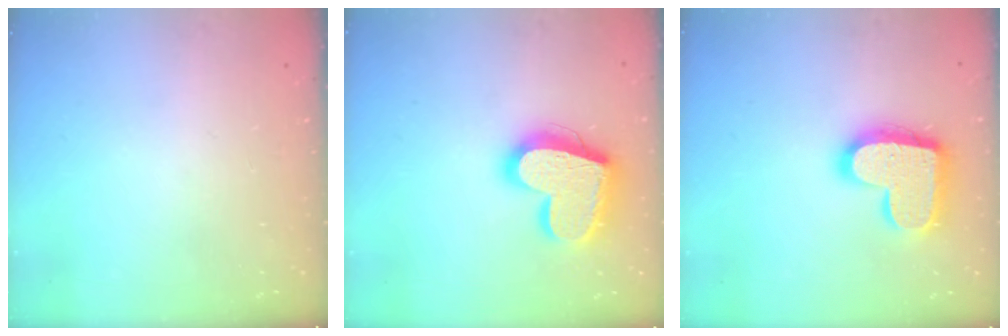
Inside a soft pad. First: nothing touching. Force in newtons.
{"total": 20.5, "press": 20.4, "slide": 1.7}
{"total": 18.3, "press": 18.2, "slide": 1.1}